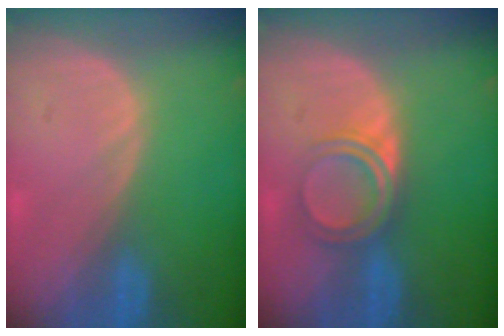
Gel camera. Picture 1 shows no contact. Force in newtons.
{"total": 4.9, "press": 4.4, "slide": 2.2}